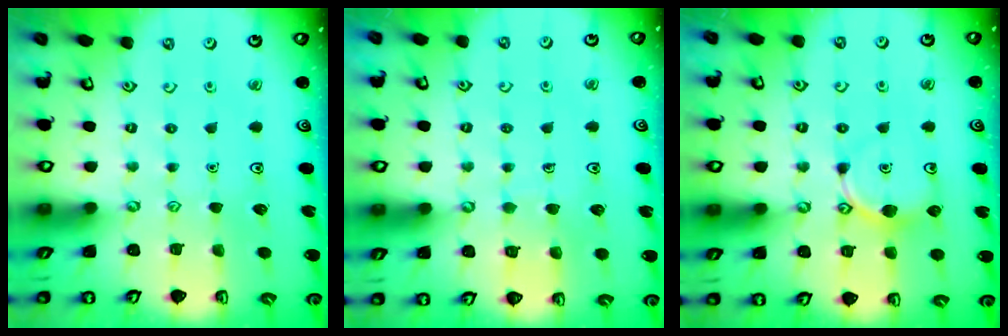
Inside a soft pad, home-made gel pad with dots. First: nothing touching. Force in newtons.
{"total": 4.7, "press": 4.6, "slide": 0.4}
{"total": 7.0, "press": 6.9, "slide": 0.8}